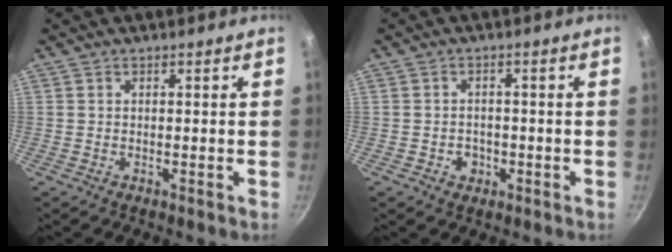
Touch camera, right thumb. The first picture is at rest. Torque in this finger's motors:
{"motor_torque": [0.44, -0.01, 0.19, -0.53, 0.06]}